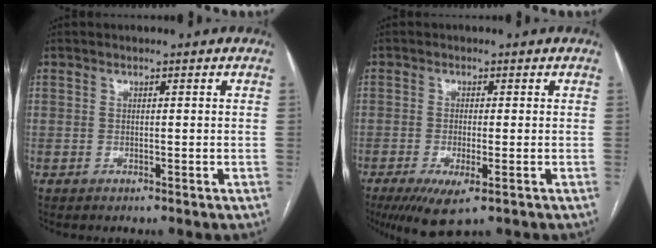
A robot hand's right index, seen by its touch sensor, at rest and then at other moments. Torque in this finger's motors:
{"motor_torque": [0.59, -0.28, 0.27, 0.08]}